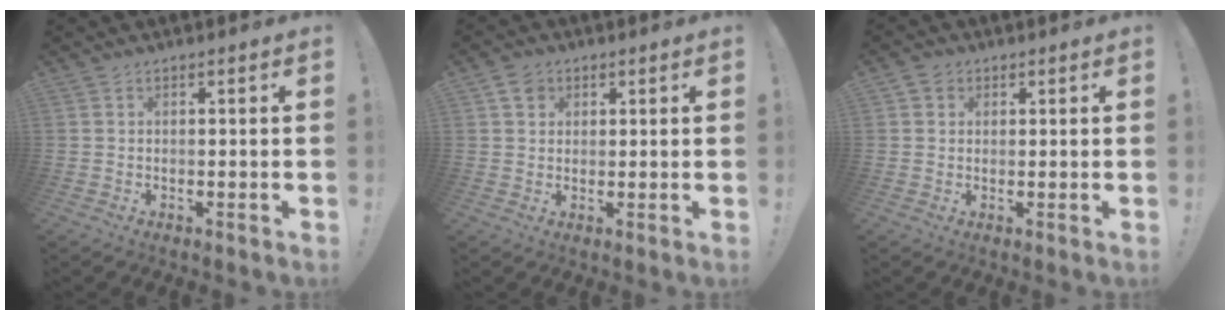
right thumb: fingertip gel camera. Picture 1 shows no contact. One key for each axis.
{"total": 4.2, "fx": 2.0, "fy": 3.4, "fz": 1.4, "tx": -0.014, "ty": -0.005, "tz": 0.036}
{"total": 2.4, "fx": 1.2, "fy": 2.1, "fz": 0.5, "tx": -0.007, "ty": -0.001, "tz": 0.020}